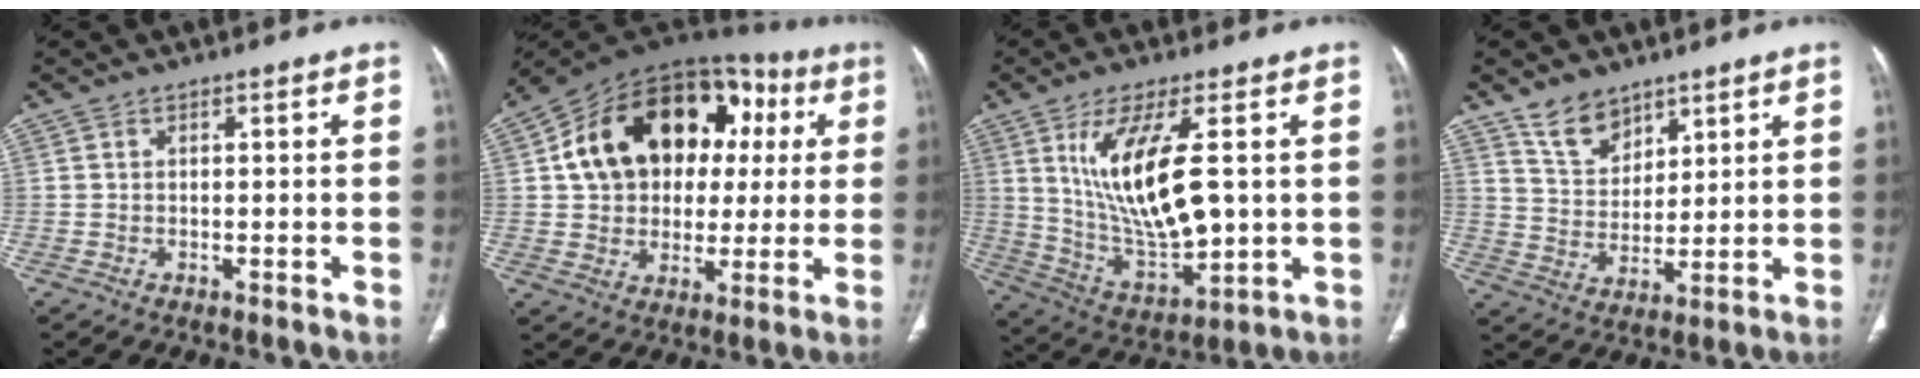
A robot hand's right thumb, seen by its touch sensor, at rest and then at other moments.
{"total": 23.7, "force": [4.7, 17.0, 15.9], "torque": [-0.213, 0.039, 0.073]}
{"total": 16.8, "force": [3.3, 6.4, 15.2], "torque": [-0.284, -0.021, 0.079]}
{"total": 7.9, "force": [5.7, 4.7, 2.6], "torque": [-0.020, -0.039, 0.114]}